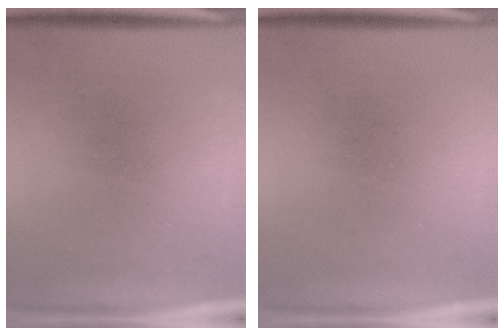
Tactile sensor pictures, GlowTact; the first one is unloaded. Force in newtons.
{"total": 0.0}